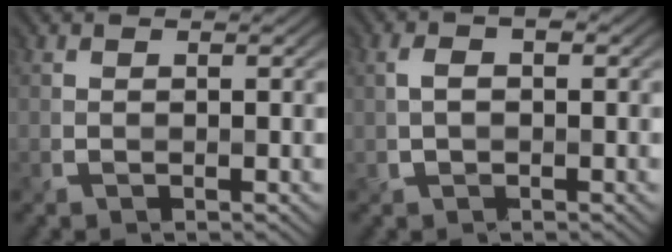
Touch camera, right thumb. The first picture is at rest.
{"total": 2.6, "force": [0.4, 1.4, 2.2], "torque": [-0.045, 0.004, 0.004]}